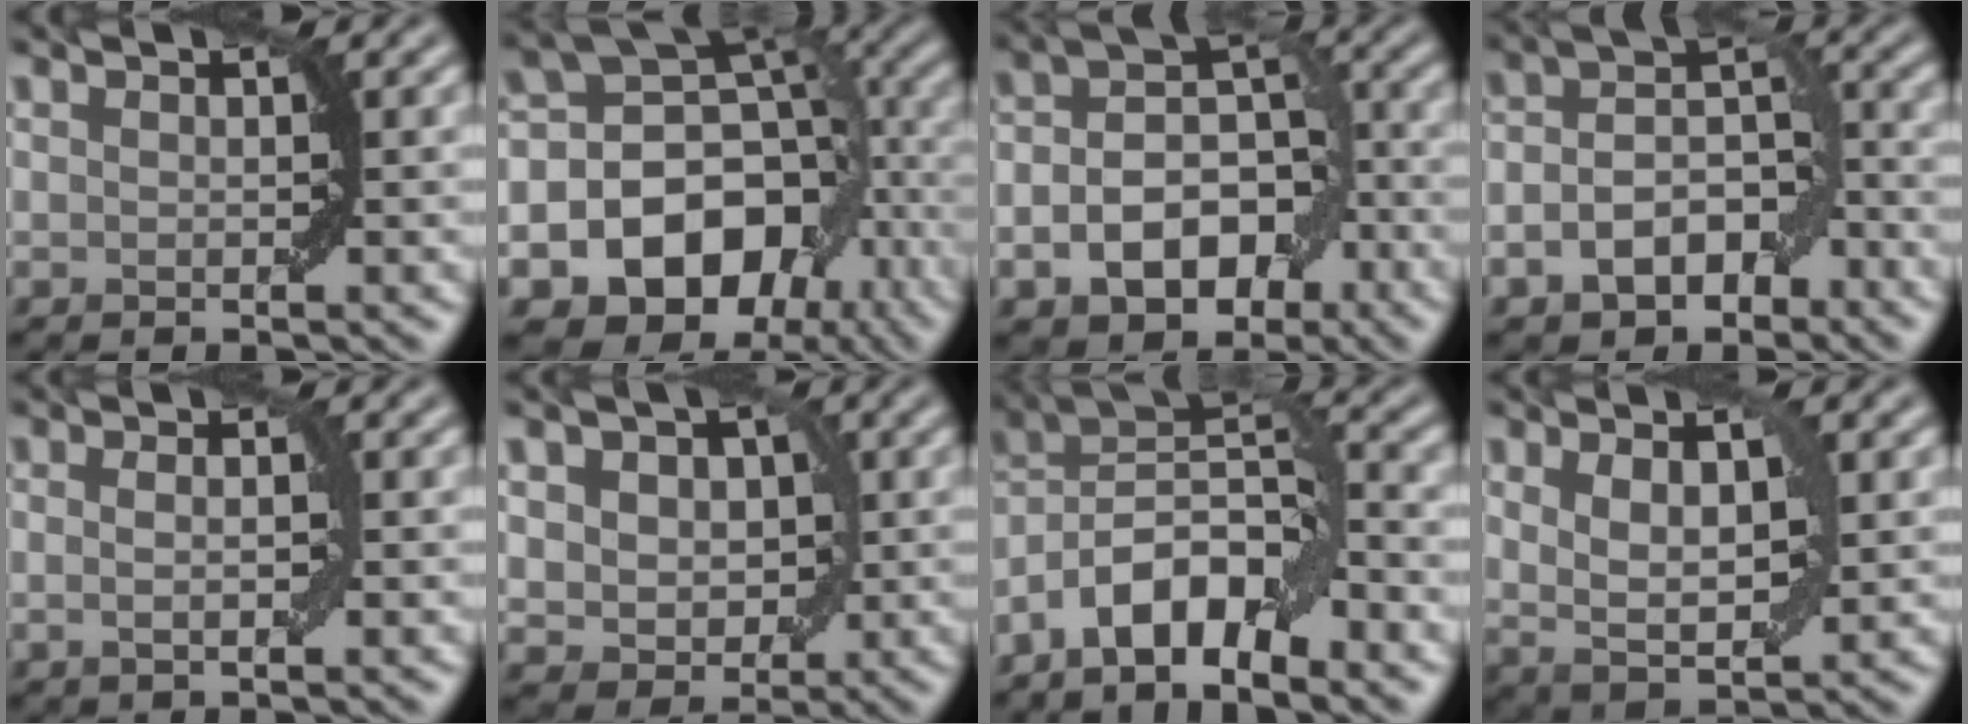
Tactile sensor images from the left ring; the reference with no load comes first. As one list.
[{"total": 14.6, "force": [-5.5, 11.2, 7.5], "torque": [-0.122, -0.013, -0.081]}, {"total": 8.3, "force": [-3.0, 5.5, 5.5], "torque": [-0.091, -0.008, -0.048]}, {"total": 6.1, "force": [-2.8, 3.8, 3.9], "torque": [-0.064, 0.000, -0.054]}, {"total": 2.1, "force": [0.1, 0.6, 2.1], "torque": [-0.031, -0.002, -0.003]}, {"total": 6.5, "force": [1.3, 5.0, 3.9], "torque": [-0.042, 0.020, 0.005]}, {"total": 8.7, "force": [-4.7, 3.1, 6.7], "torque": [-0.113, 0.017, -0.093]}, {"total": 4.9, "force": [1.0, 2.1, 4.2], "torque": [-0.080, -0.002, 0.022]}]